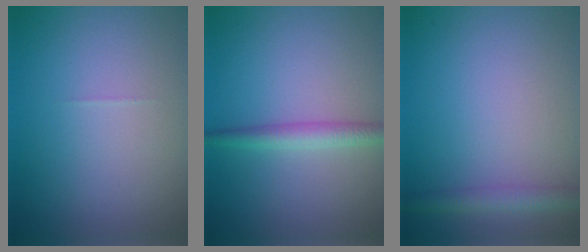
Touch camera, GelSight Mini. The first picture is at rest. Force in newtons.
{"total": 2.2, "press": 2.2, "slide": 0.0}
{"total": 2.4, "press": 2.4, "slide": 0.1}